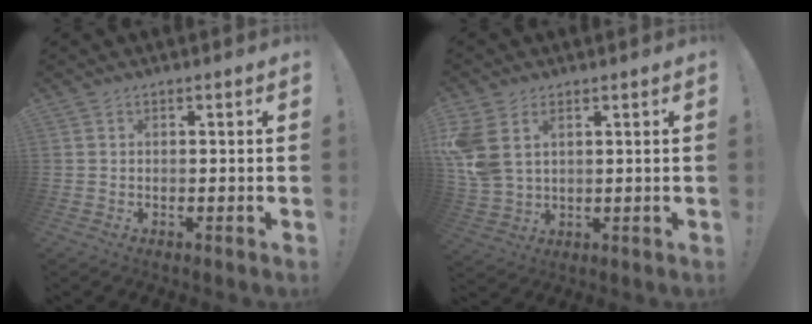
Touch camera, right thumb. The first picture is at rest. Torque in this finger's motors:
{"motor_torque": [0.19, 0.20, 0.15, 0.17, 0.27]}